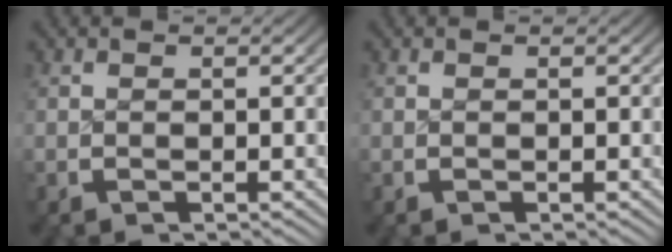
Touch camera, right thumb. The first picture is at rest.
{"total": 0.0}